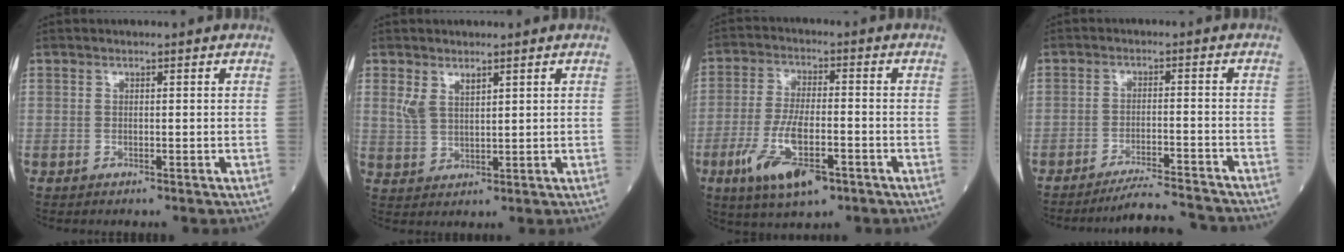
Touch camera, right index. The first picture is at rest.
{"total": 3.8, "force": [2.2, 1.8, 2.6], "torque": [-0.060, 0.004, 0.052]}
{"total": 10.9, "force": [-5.1, 3.3, 9.1], "torque": [-0.180, -0.014, -0.086]}
{"total": 10.1, "force": [-9.8, -0.5, 2.6], "torque": [-0.034, -0.008, -0.147]}